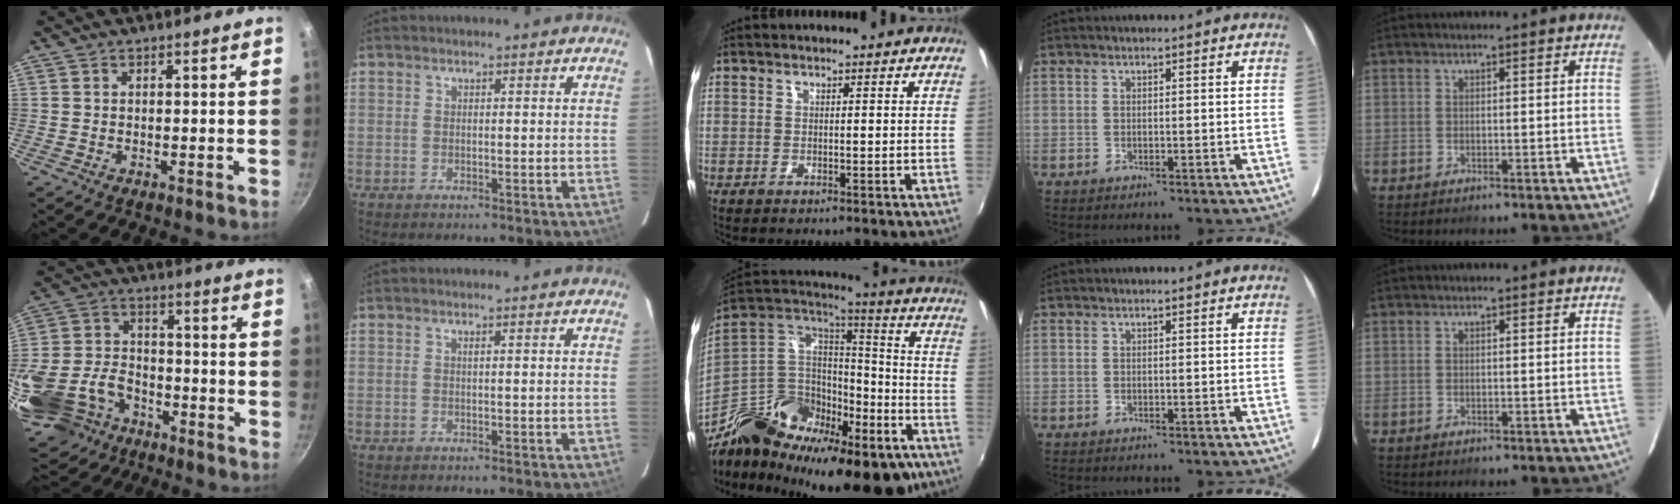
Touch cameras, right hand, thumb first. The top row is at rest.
{"thumb": {"total": 20.8, "force": [-10.8, 14.2, 10.7], "torque": [-0.224, 0.038, -0.195]}, "middle": {"total": 30.6, "force": [-18.2, 15.4, 19.2], "torque": [-0.336, 0.001, -0.272]}}